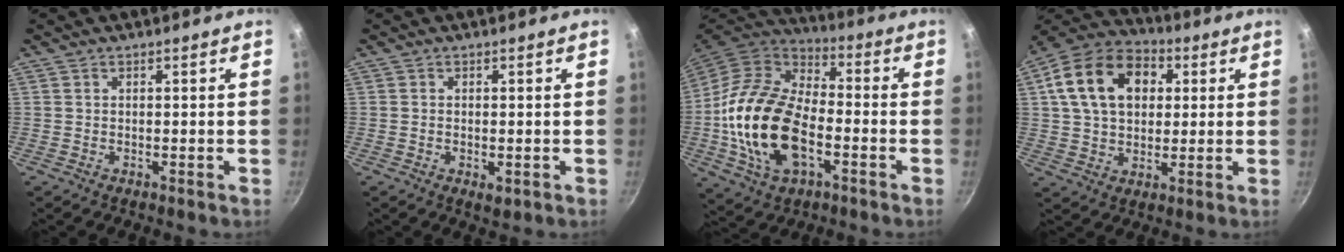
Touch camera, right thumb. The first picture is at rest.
{"total": 2.2, "force": [-0.5, 1.2, 1.8], "torque": [-0.027, -0.007, -0.006]}
{"total": 21.6, "force": [-4.2, 12.9, 16.8], "torque": [-0.307, 0.025, -0.083]}
{"total": 17.6, "force": [4.6, 12.5, 11.6], "torque": [-0.182, 0.019, 0.065]}